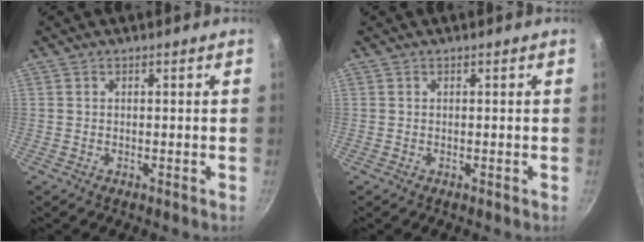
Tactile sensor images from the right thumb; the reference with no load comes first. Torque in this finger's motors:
{"motor_torque": [-0.08, 0.15, 0.00, 0.00, 0.00]}